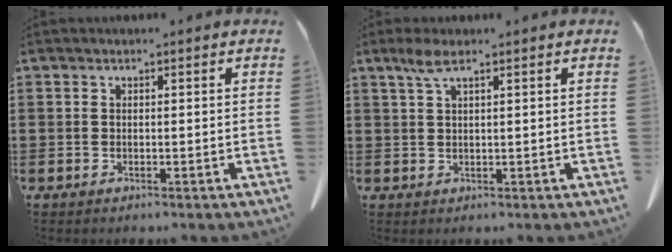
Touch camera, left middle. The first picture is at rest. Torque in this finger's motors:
{"motor_torque": [1.05, -0.08, 0.08, 0.06]}